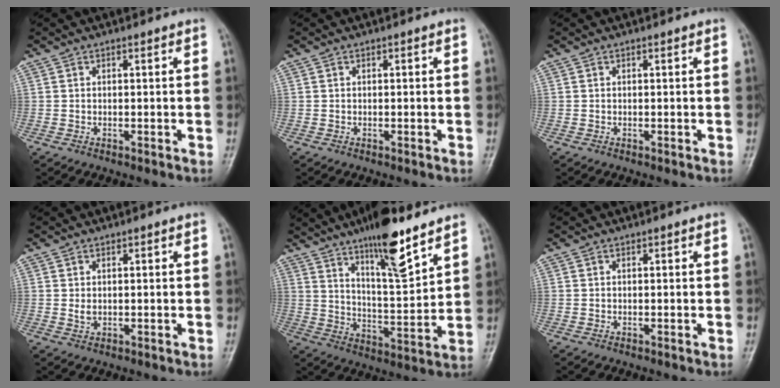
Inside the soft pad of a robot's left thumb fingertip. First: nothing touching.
{"total": 0.0}
{"total": 0.0}
{"total": 1.6, "force": [0.2, 1.1, 1.1], "torque": [-0.015, 0.002, 0.007]}
{"total": 14.4, "force": [10.0, 2.9, 9.9], "torque": [-0.149, -0.063, 0.173]}
{"total": 0.0}